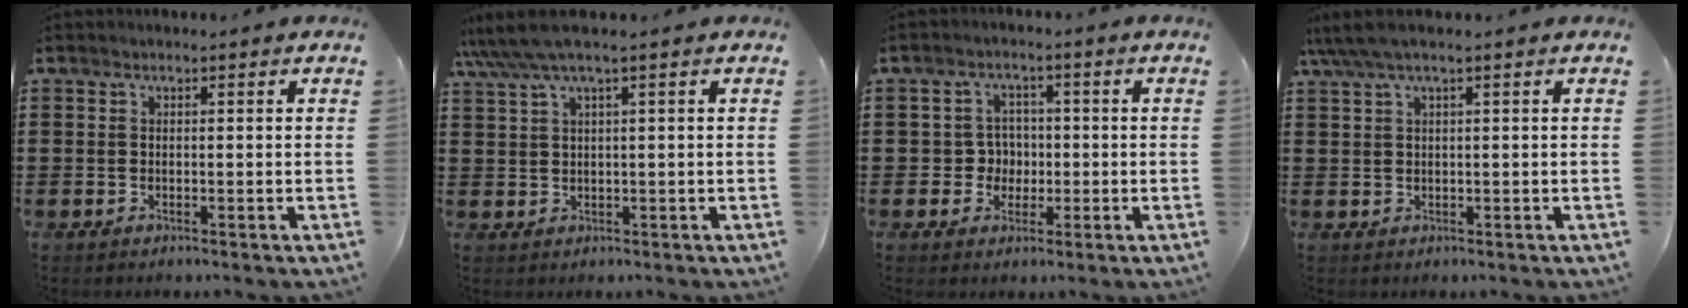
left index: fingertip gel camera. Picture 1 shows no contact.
{"total": 3.2, "force": [1.5, -0.1, 2.8], "torque": [-0.065, -0.003, 0.022]}
{"total": 3.8, "force": [-0.6, 3.6, 1.1], "torque": [-0.029, 0.005, -0.017]}
{"total": 2.7, "force": [1.1, 0.2, 2.4], "torque": [-0.055, -0.002, 0.017]}